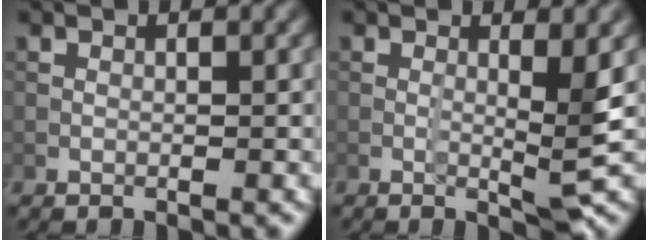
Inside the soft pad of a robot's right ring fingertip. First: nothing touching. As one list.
[{"total": 2.8, "force": [0.3, 0.2, 2.8], "torque": [-0.045, -0.009, 0.003]}]